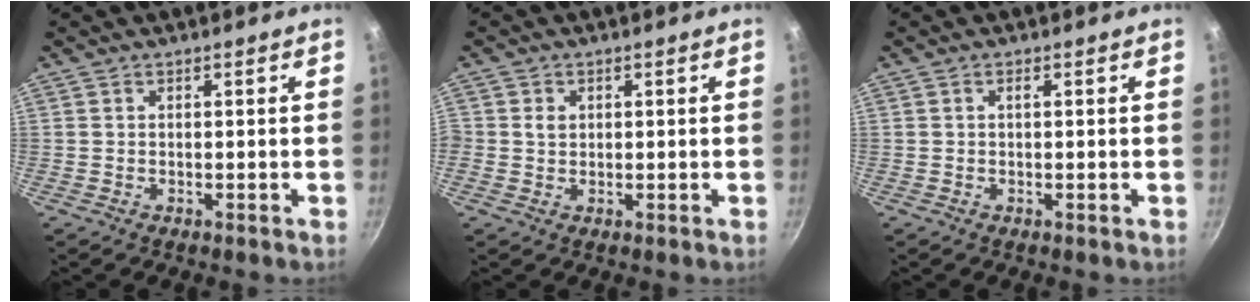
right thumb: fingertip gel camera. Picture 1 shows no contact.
{"total": 1.9, "force": [0.4, 1.7, 0.7], "torque": [-0.004, 0.002, 0.005]}
{"total": 0.8, "force": [0.1, 0.2, 0.8], "torque": [-0.017, 0.002, 0.001]}